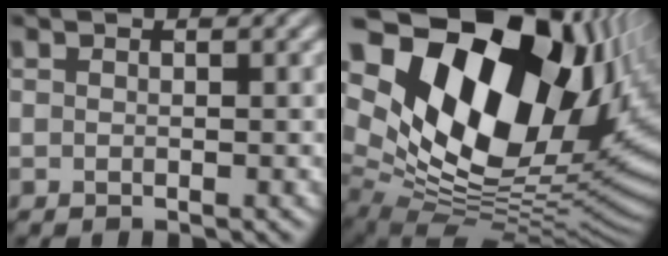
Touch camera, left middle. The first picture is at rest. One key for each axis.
{"total": 20.1, "fx": 7.9, "fy": 12.1, "fz": 14.0, "tx": -0.229, "ty": 0.007, "tz": 0.155}